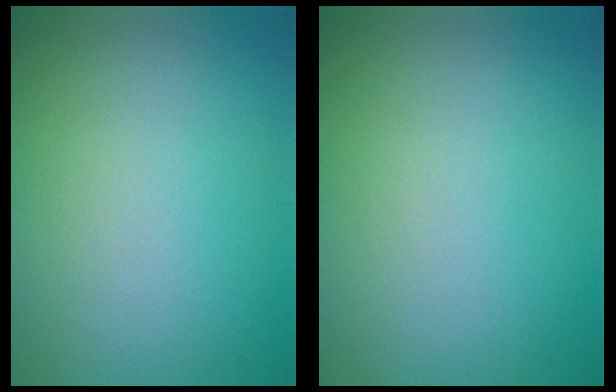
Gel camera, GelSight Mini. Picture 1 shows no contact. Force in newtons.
{"total": 0.0}